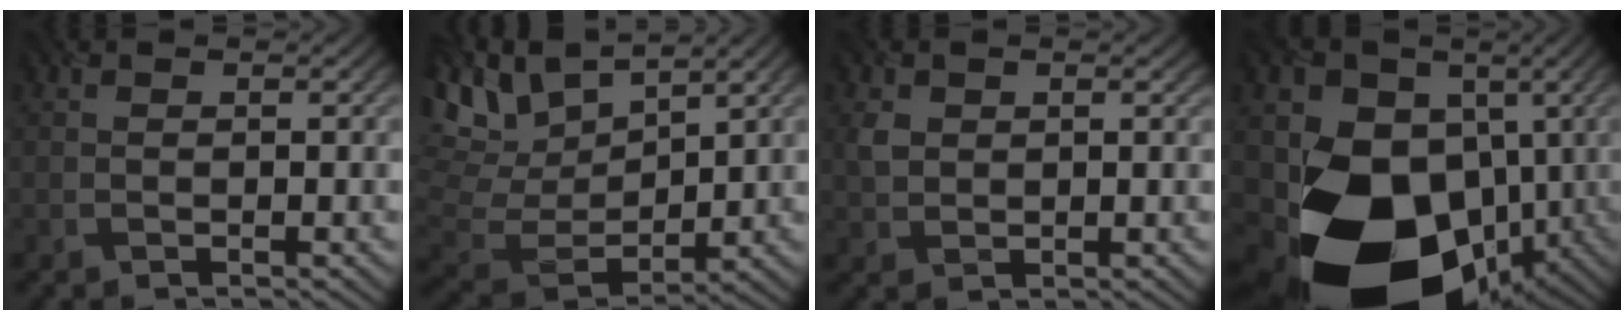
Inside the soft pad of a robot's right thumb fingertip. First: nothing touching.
{"total": 10.2, "force": [6.9, 4.1, 6.3], "torque": [-0.175, 0.013, 0.132]}
{"total": 2.4, "force": [0.9, 1.8, 1.2], "torque": [-0.031, -0.002, 0.018]}
{"total": 19.9, "force": [-4.5, 15.2, 12.1], "torque": [-0.211, -0.040, -0.070]}